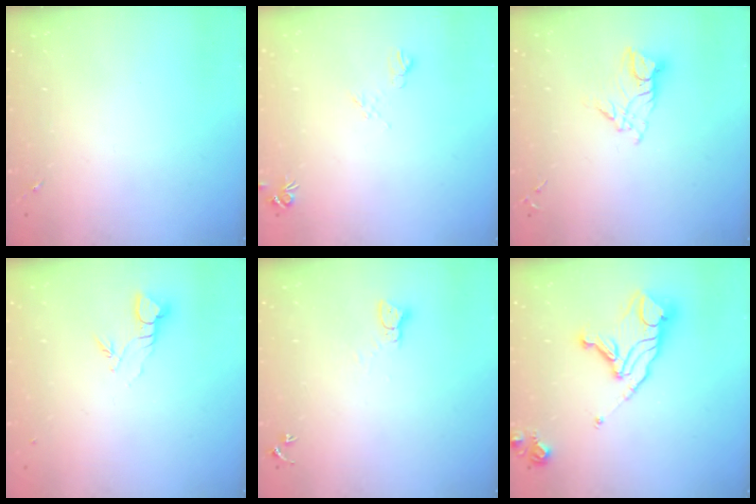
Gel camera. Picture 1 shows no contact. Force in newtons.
{"total": 5.3, "press": 5.2, "slide": 0.9}
{"total": 9.7, "press": 9.6, "slide": 0.9}
{"total": 3.5, "press": 3.5, "slide": 0.2}
{"total": 2.3, "press": 2.3, "slide": 0.2}
{"total": 14.9, "press": 14.8, "slide": 1.5}